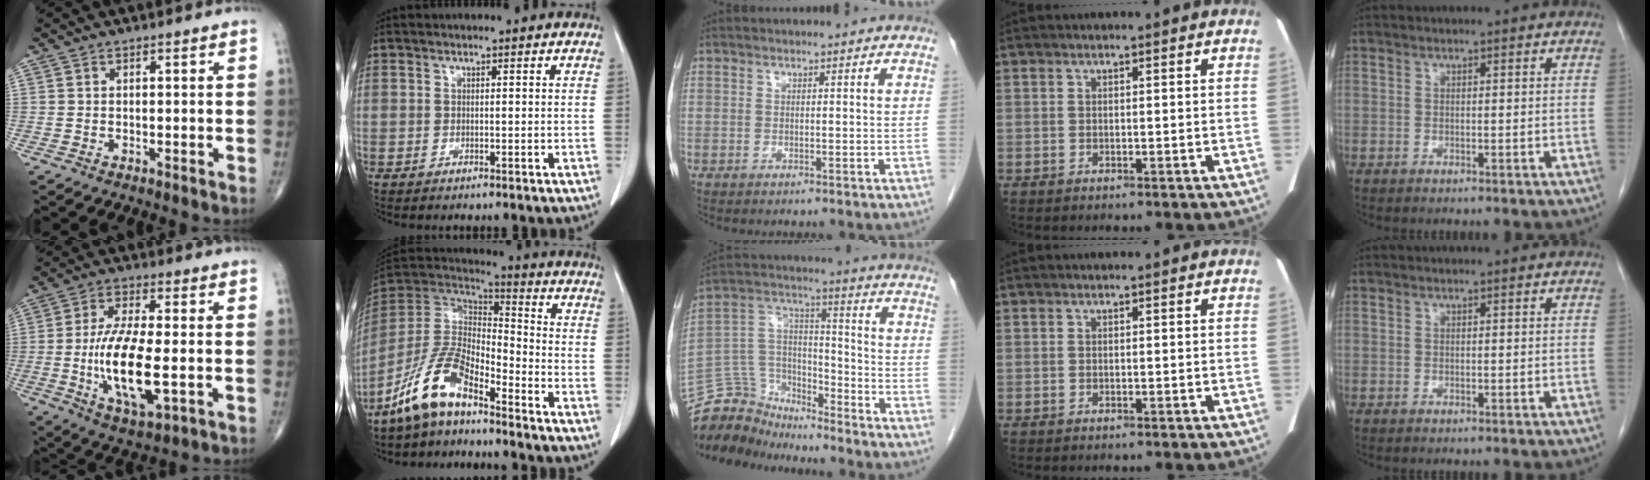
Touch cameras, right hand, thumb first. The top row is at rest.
{"thumb": {"total": 14.8, "force": [-2.3, 5.2, 13.6], "torque": [-0.263, -0.007, -0.039]}, "index": {"total": 11.5, "force": [-8.4, 3.5, 7.1], "torque": [-0.158, 0.015, -0.167]}, "middle": {"total": 11.8, "force": [-11.3, 3.3, 0.6], "torque": [-0.018, 0.052, -0.216]}}